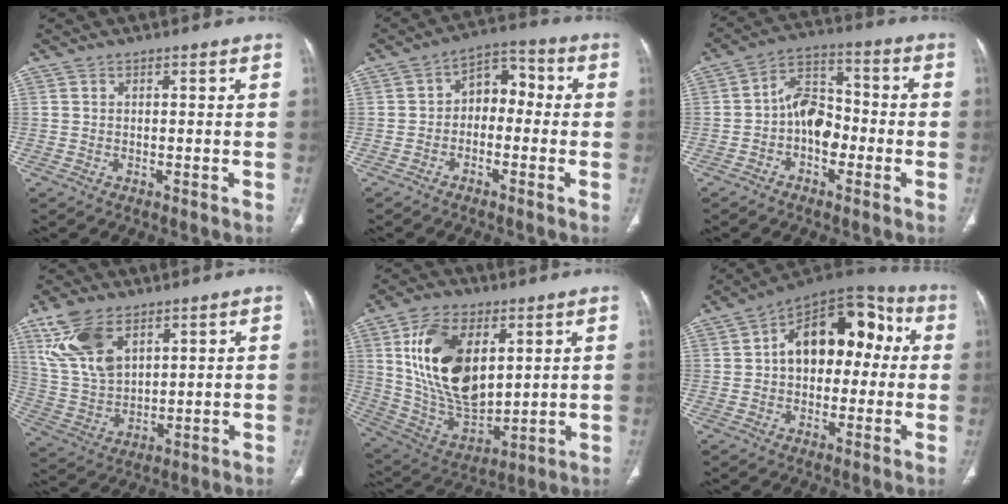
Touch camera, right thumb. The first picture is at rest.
{"total": 7.3, "force": [-0.8, 5.2, 5.1], "torque": [-0.049, 0.039, -0.029]}
{"total": 9.2, "force": [-2.1, 6.1, 6.6], "torque": [-0.083, 0.036, -0.049]}
{"total": 13.0, "force": [6.8, 7.2, 8.4], "torque": [-0.162, -0.019, 0.146]}
{"total": 20.8, "force": [5.9, 11.9, 16.0], "torque": [-0.271, -0.026, 0.121]}
{"total": 17.1, "force": [2.1, 11.0, 13.0], "torque": [-0.144, 0.050, 0.022]}